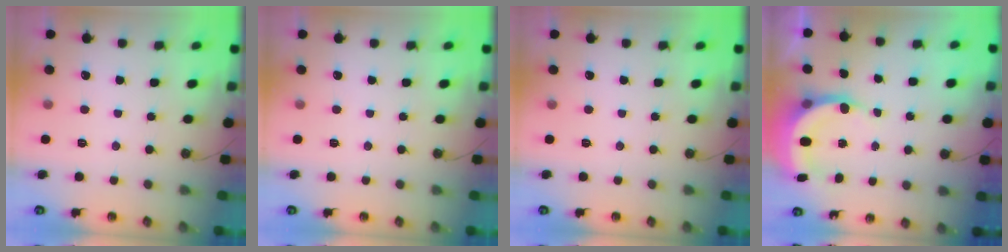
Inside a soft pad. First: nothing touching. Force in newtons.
{"total": 0.0}
{"total": 0.0}
{"total": 6.2, "press": 6.1, "slide": 1.5}